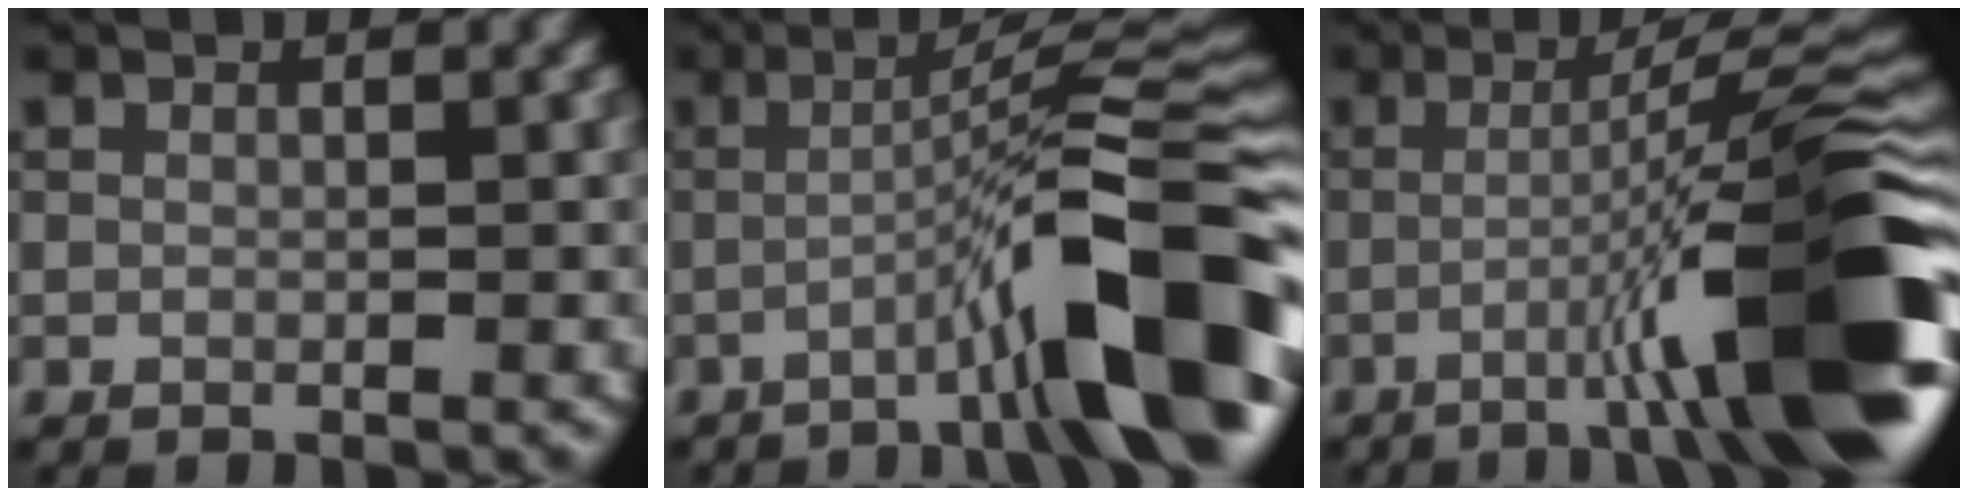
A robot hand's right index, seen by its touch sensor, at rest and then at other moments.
{"total": 12.5, "force": [-4.9, 1.9, 11.3], "torque": [-0.146, 0.023, -0.079]}
{"total": 13.5, "force": [-4.2, 1.5, 12.8], "torque": [-0.168, 0.020, -0.063]}